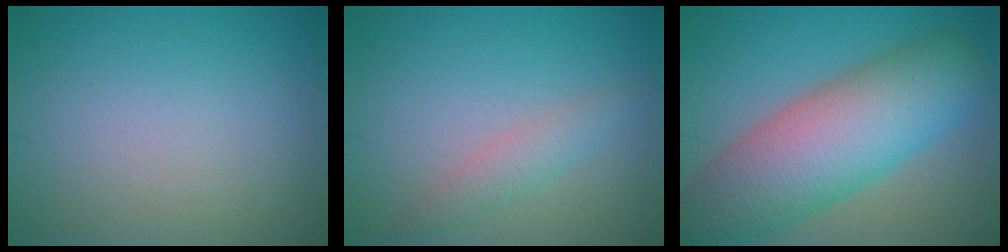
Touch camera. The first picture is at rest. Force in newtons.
{"total": 2.0, "press": 2.0, "slide": 0.1}
{"total": 11.6, "press": 11.5, "slide": 0.5}